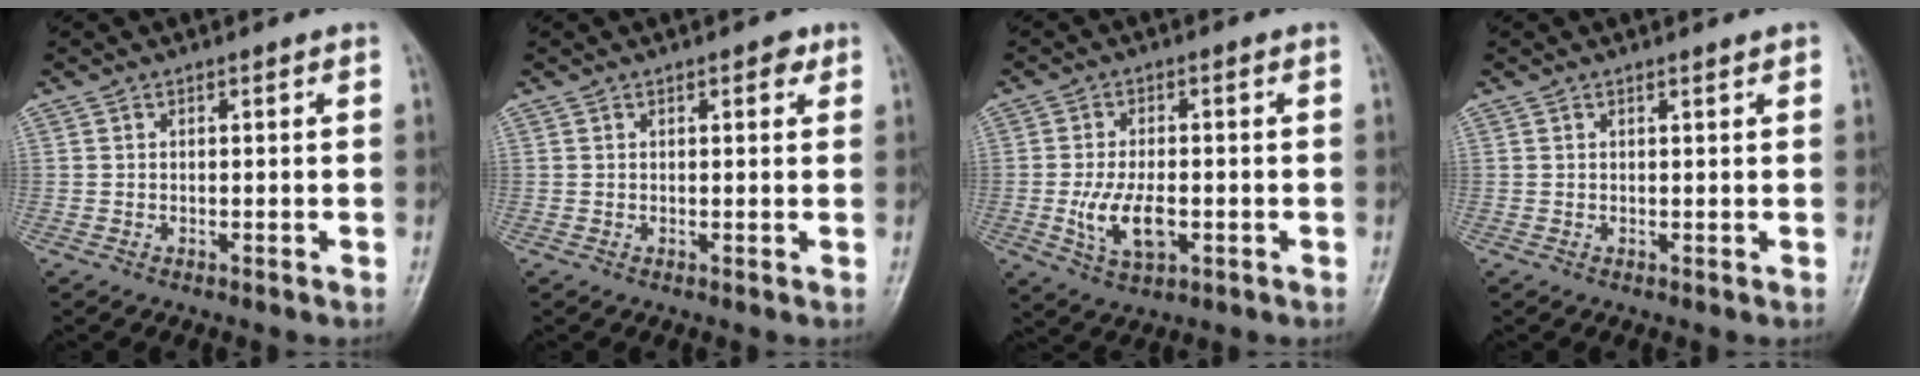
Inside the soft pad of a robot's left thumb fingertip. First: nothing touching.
{"total": 2.1, "force": [1.1, 1.0, 1.5], "torque": [-0.010, -0.001, 0.010]}
{"total": 8.0, "force": [-1.8, 4.1, 6.6], "torque": [-0.127, 0.000, -0.025]}
{"total": 0.8, "force": [0.6, 0.1, 0.6], "torque": [-0.007, -0.002, 0.007]}